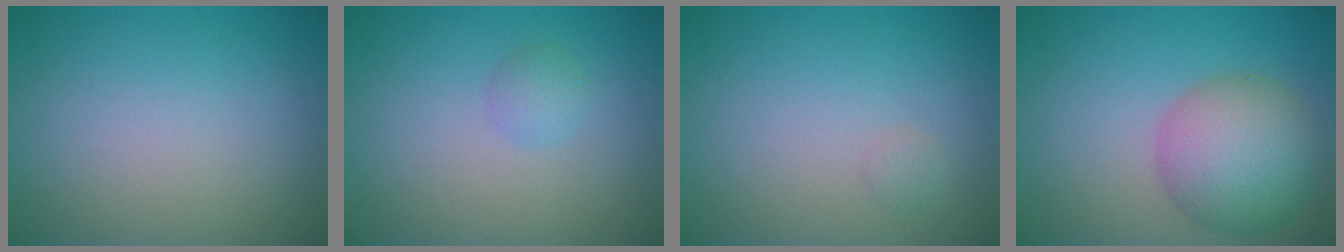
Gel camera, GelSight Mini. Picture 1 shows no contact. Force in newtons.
{"total": 1.2, "press": 1.2, "slide": 0.1}
{"total": 0.6, "press": 0.6, "slide": 0.0}
{"total": 6.9, "press": 6.9, "slide": 0.3}